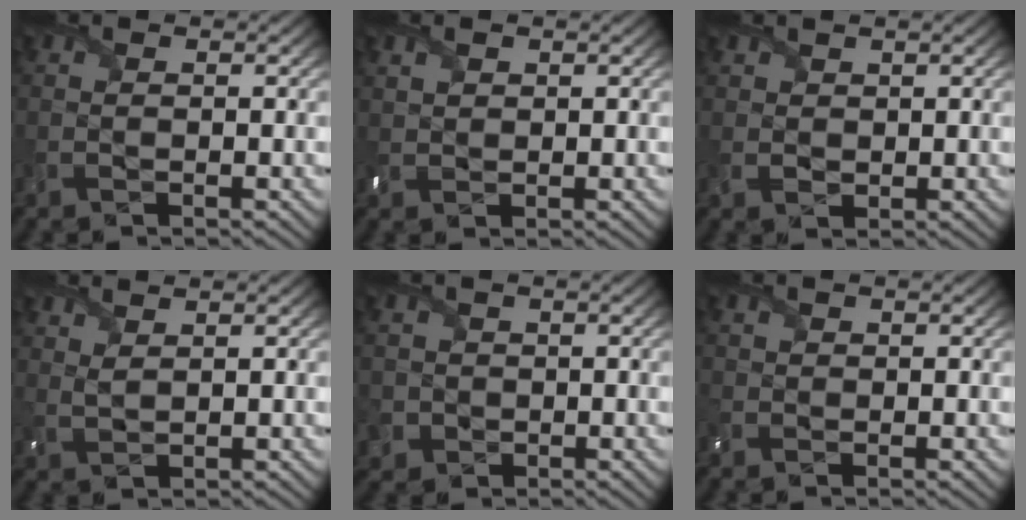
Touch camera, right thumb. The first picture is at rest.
{"total": 1.8, "force": [1.0, 1.2, 0.8], "torque": [-0.025, 0.001, 0.023]}
{"total": 1.8, "force": [1.1, 1.3, 0.5], "torque": [-0.019, 0.001, 0.021]}
{"total": 2.0, "force": [1.7, 0.4, 1.0], "torque": [-0.030, 0.000, 0.040]}
{"total": 2.9, "force": [-0.1, 2.9, 0.3], "torque": [-0.015, -0.006, -0.005]}
{"total": 1.1, "force": [0.0, 1.1, 0.2], "torque": [-0.007, -0.001, -0.005]}